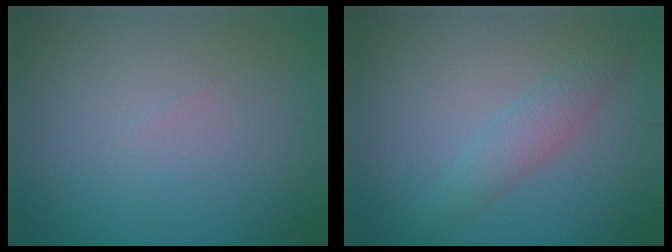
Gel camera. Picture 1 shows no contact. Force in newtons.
{"total": 2.2, "press": 2.2, "slide": 0.1}